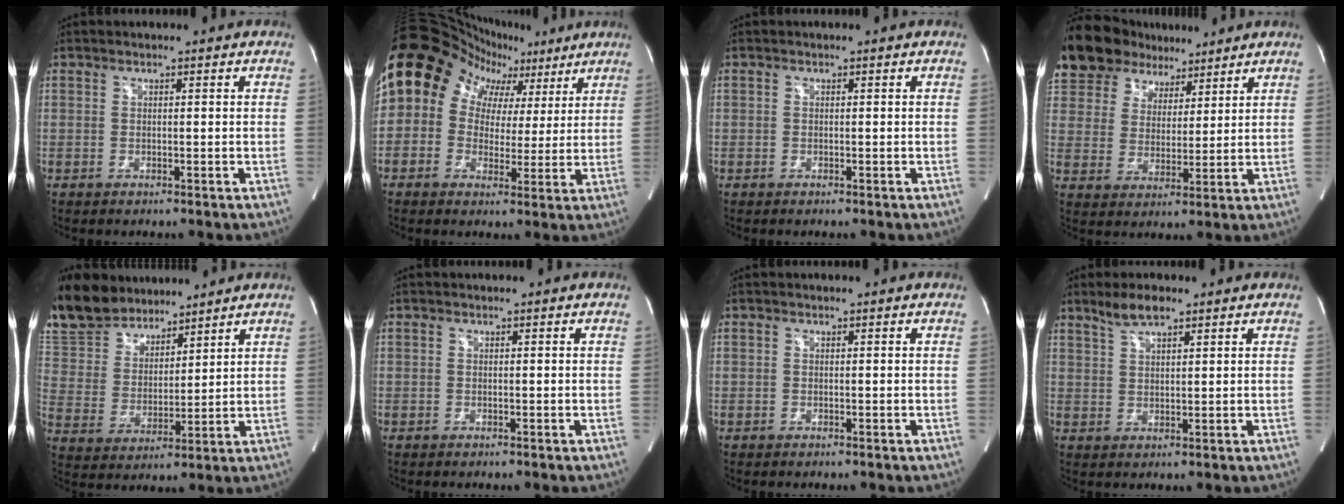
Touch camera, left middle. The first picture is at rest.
{"total": 16.9, "force": [6.8, 13.6, 7.3], "torque": [-0.122, 0.082, 0.102]}
{"total": 0.0}
{"total": 17.5, "force": [13.4, 9.5, 6.1], "torque": [-0.146, 0.045, 0.239]}
{"total": 15.0, "force": [13.1, 5.7, 4.4], "torque": [-0.095, 0.031, 0.255]}
{"total": 0.0}
{"total": 0.0}
{"total": 4.2, "force": [3.1, 1.0, 2.5], "torque": [-0.057, 0.008, 0.063]}